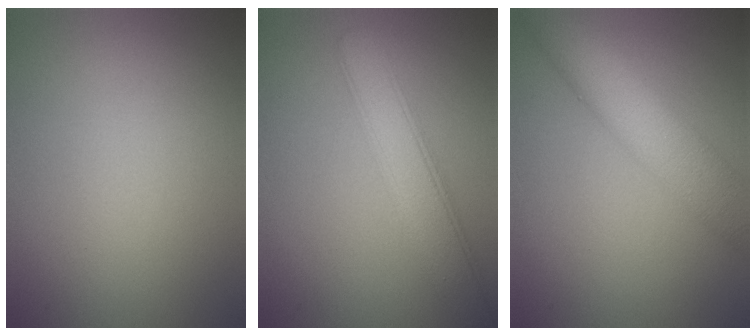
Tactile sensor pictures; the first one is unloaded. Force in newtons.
{"total": 5.1, "press": 5.1, "slide": 0.6}
{"total": 6.3, "press": 6.3, "slide": 0.2}